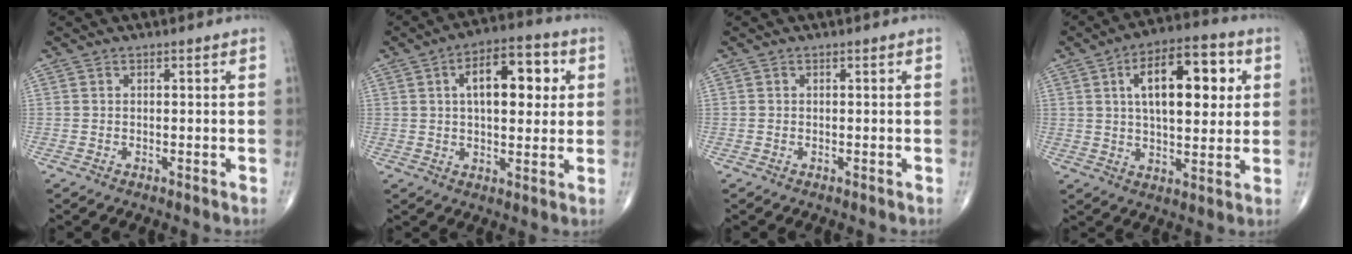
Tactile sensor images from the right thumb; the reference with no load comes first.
{"total": 12.9, "force": [3.3, 6.3, 10.8], "torque": [-0.135, 0.011, 0.046]}
{"total": 0.0}
{"total": 16.3, "force": [4.3, 7.6, 13.7], "torque": [-0.186, 0.005, 0.065]}